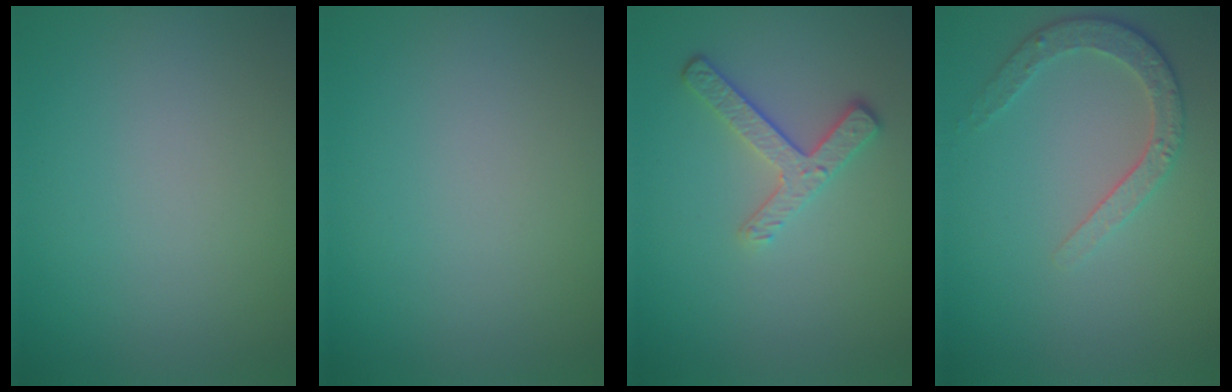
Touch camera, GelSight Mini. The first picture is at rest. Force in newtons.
{"total": 0.0}
{"total": 2.7, "press": 2.3, "slide": 1.5}
{"total": 2.6, "press": 2.5, "slide": 1.0}